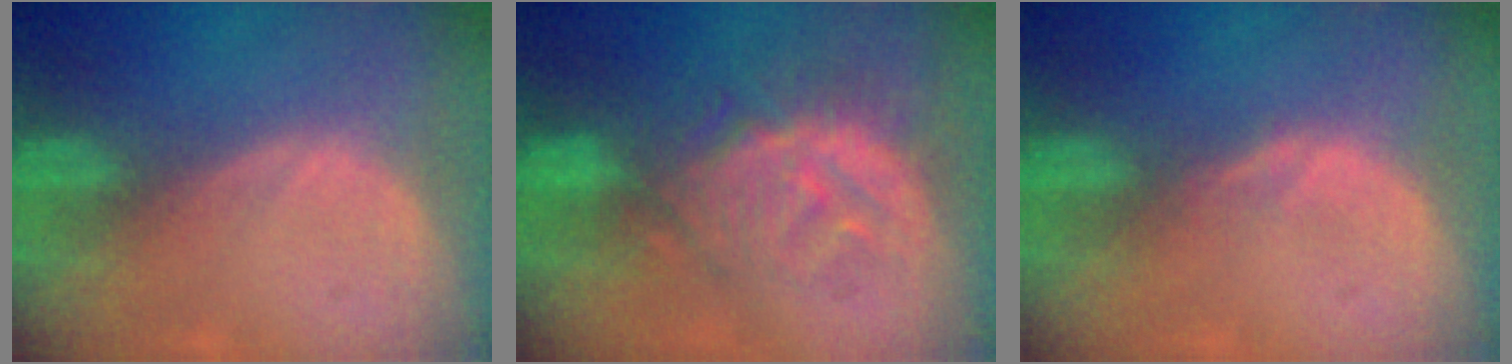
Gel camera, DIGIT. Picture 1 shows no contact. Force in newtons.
{"total": 9.2, "press": 8.8, "slide": 2.6}
{"total": 1.0, "press": 1.0, "slide": 0.1}